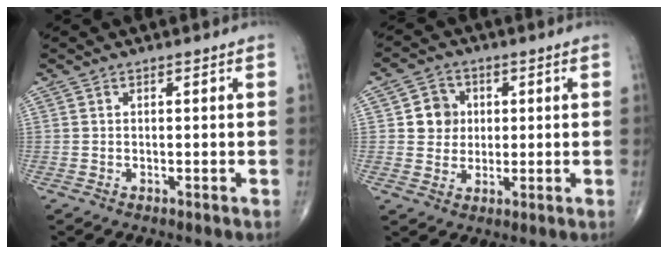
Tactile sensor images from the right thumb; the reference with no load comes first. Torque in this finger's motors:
{"motor_torque": [-0.32, 0.44, 0.37, 0.10, -0.04]}